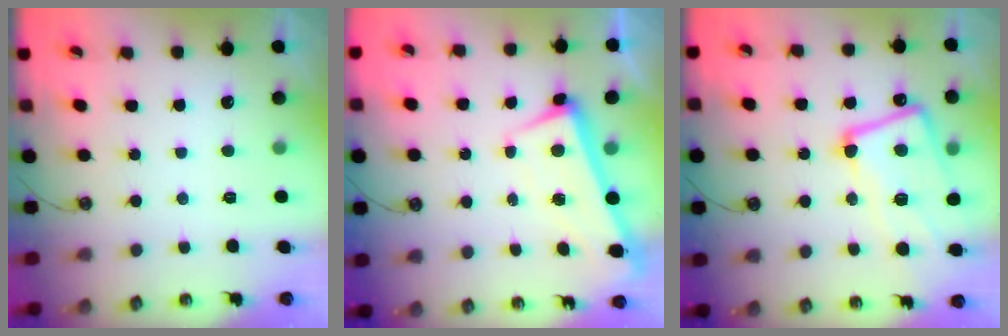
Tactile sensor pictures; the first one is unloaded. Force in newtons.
{"total": 1.9, "press": 1.3, "slide": 1.4}
{"total": 9.2, "press": 9.1, "slide": 1.3}